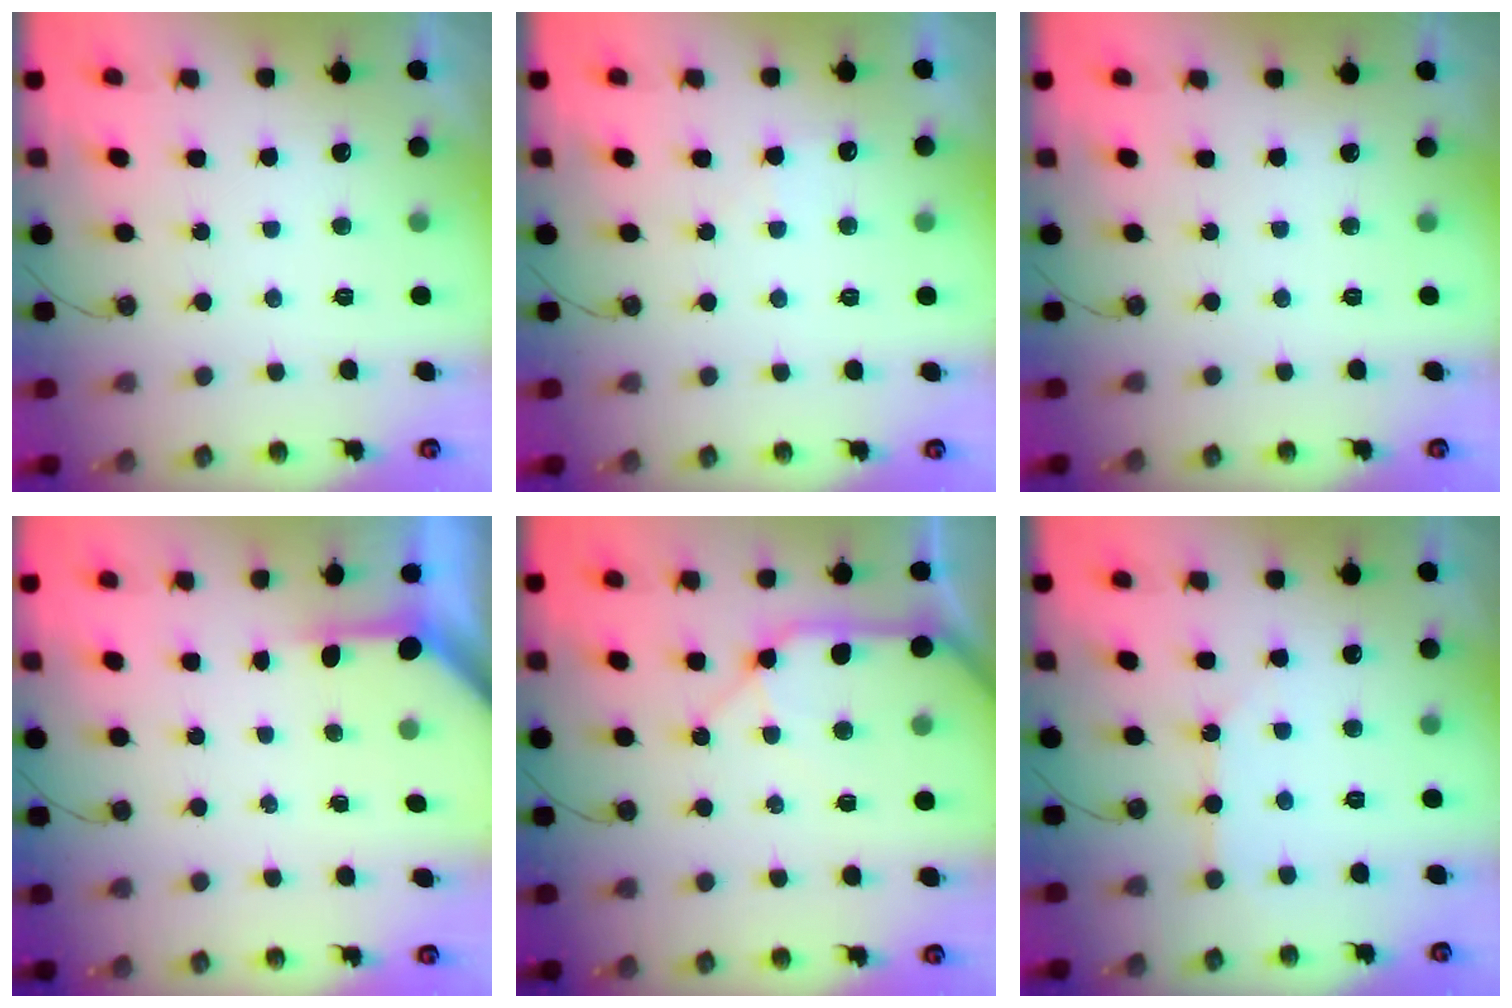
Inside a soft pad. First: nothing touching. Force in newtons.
{"total": 5.0, "press": 5.0, "slide": 0.8}
{"total": 0.0}
{"total": 3.1, "press": 3.1, "slide": 0.4}
{"total": 12.4, "press": 12.2, "slide": 1.9}
{"total": 2.4, "press": 2.4, "slide": 0.2}